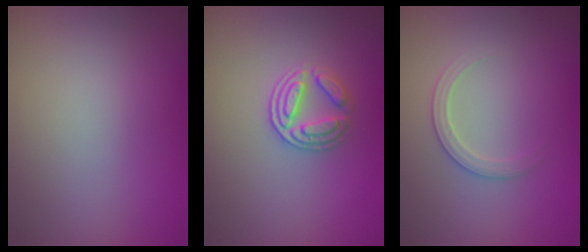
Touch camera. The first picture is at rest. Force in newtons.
{"total": 3.0, "press": 2.7, "slide": 1.2}
{"total": 1.9, "press": 1.9, "slide": 0.2}